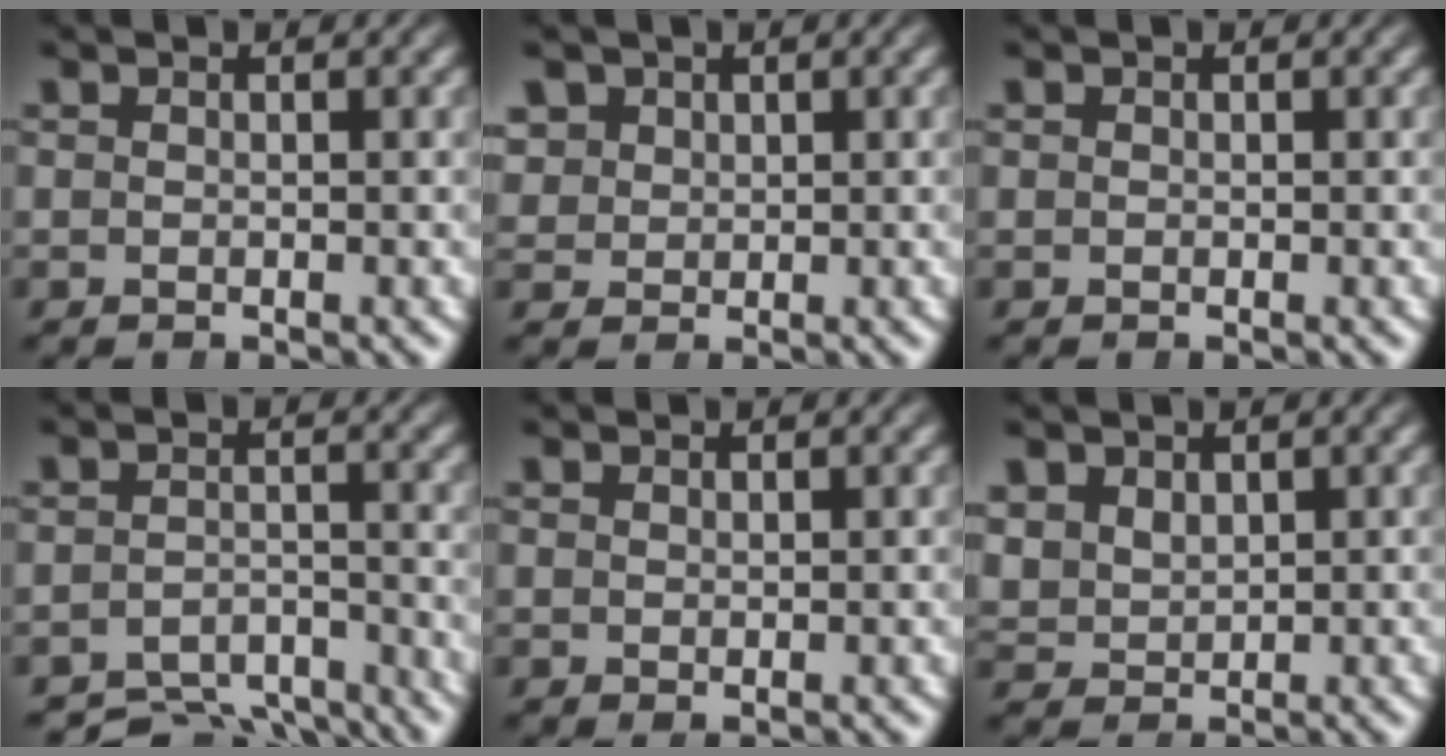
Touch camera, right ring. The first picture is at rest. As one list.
[{"total": 2.5, "force": [1.4, 1.9, 0.8], "torque": [-0.020, -0.007, 0.037]}, {"total": 0.0}, {"total": 6.6, "force": [-5.9, 2.3, 1.7], "torque": [0.001, -0.024, -0.094]}, {"total": 0.8, "force": [0.6, -0.5, 0.3], "torque": [0.001, -0.003, 0.017]}, {"total": 2.8, "force": [1.1, 2.4, 1.0], "torque": [-0.038, -0.016, 0.038]}]